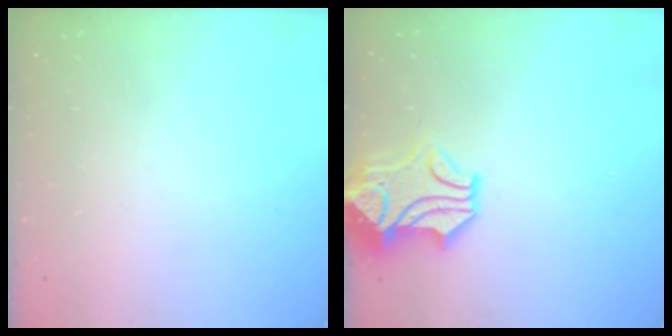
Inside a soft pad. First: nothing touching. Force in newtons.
{"total": 1.5, "press": 1.2, "slide": 1.0}